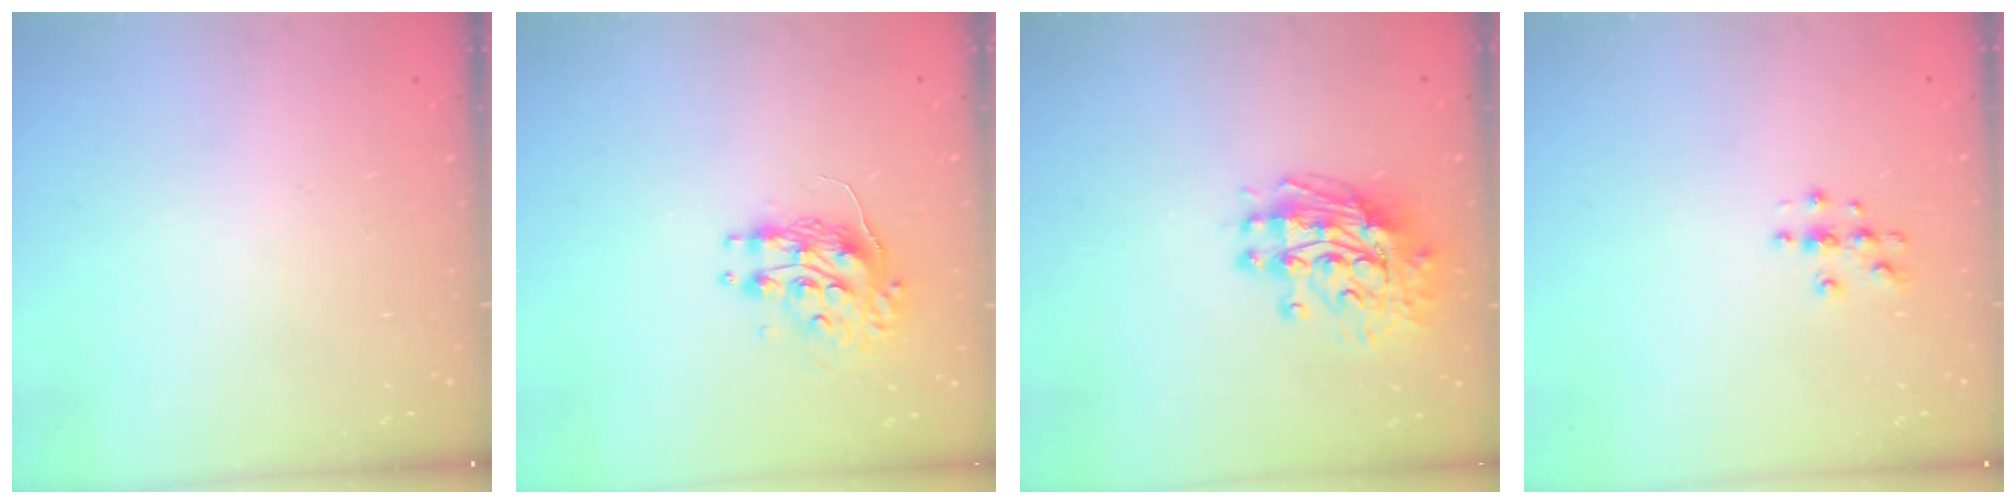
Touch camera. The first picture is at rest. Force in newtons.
{"total": 9.0, "press": 9.0, "slide": 0.4}
{"total": 11.5, "press": 11.4, "slide": 1.2}
{"total": 3.6, "press": 3.6, "slide": 0.5}